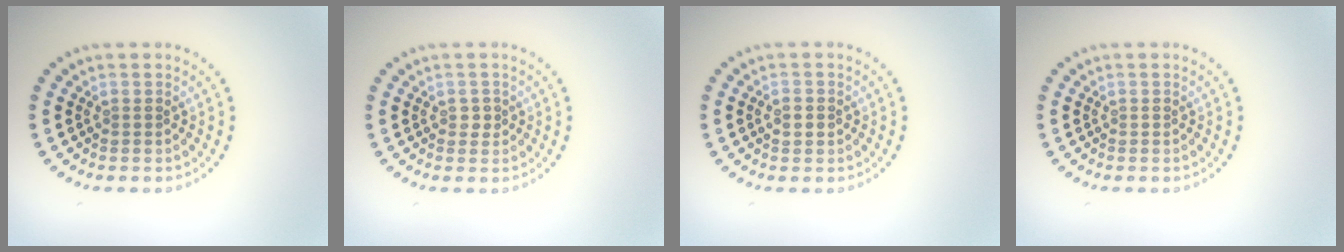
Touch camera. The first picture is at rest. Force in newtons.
{"total": 0.9, "press": 0.9, "slide": 0.2}
{"total": 1.7, "press": 1.7, "slide": 0.1}
{"total": 0.0}